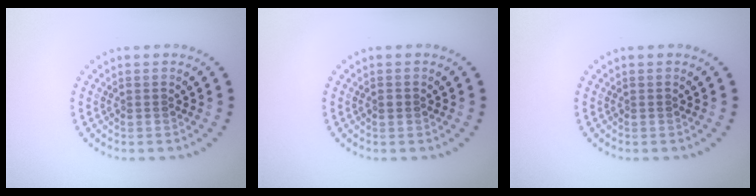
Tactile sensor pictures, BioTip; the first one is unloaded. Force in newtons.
{"total": 0.6, "press": 0.6, "slide": 0.0}
{"total": 0.0}